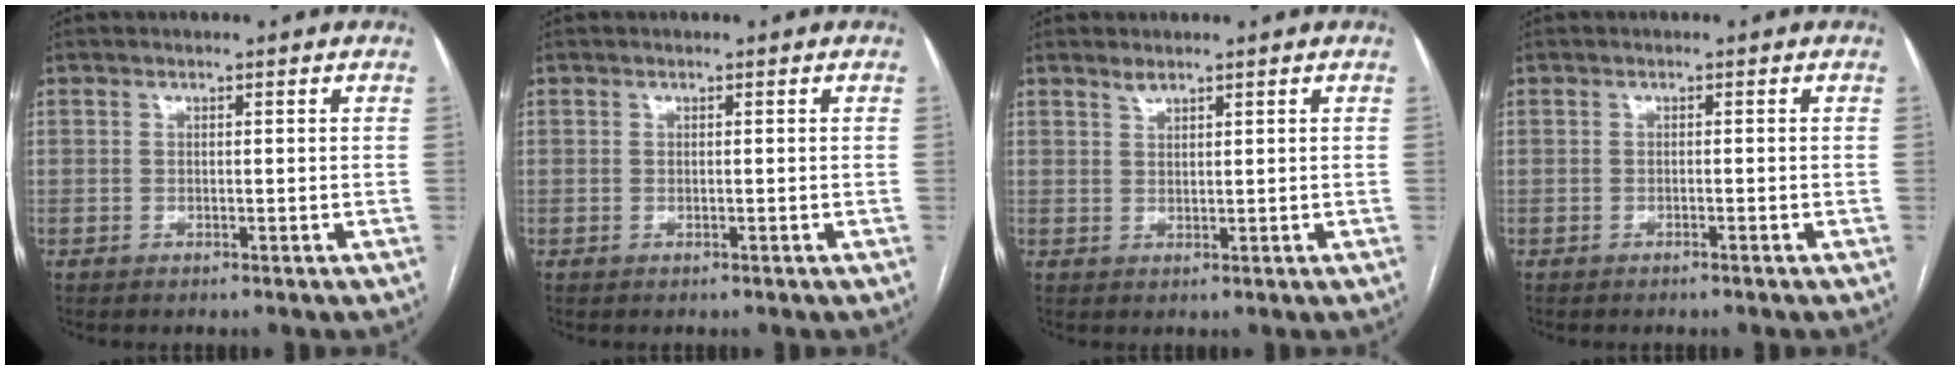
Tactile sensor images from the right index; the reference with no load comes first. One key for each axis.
{"total": 0.0}
{"total": 1.4, "fx": 1.3, "fy": 0.3, "fz": 0.4, "tx": -0.006, "ty": -0.002, "tz": 0.026}
{"total": 0.5, "fx": -0.4, "fy": -0.1, "fz": 0.3, "tx": -0.010, "ty": -0.001, "tz": -0.007}